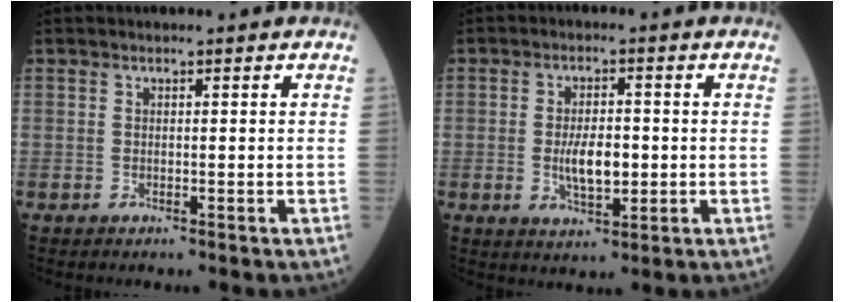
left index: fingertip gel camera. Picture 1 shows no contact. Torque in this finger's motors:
{"motor_torque": [1.09, 0.03, 0.53, 0.14]}